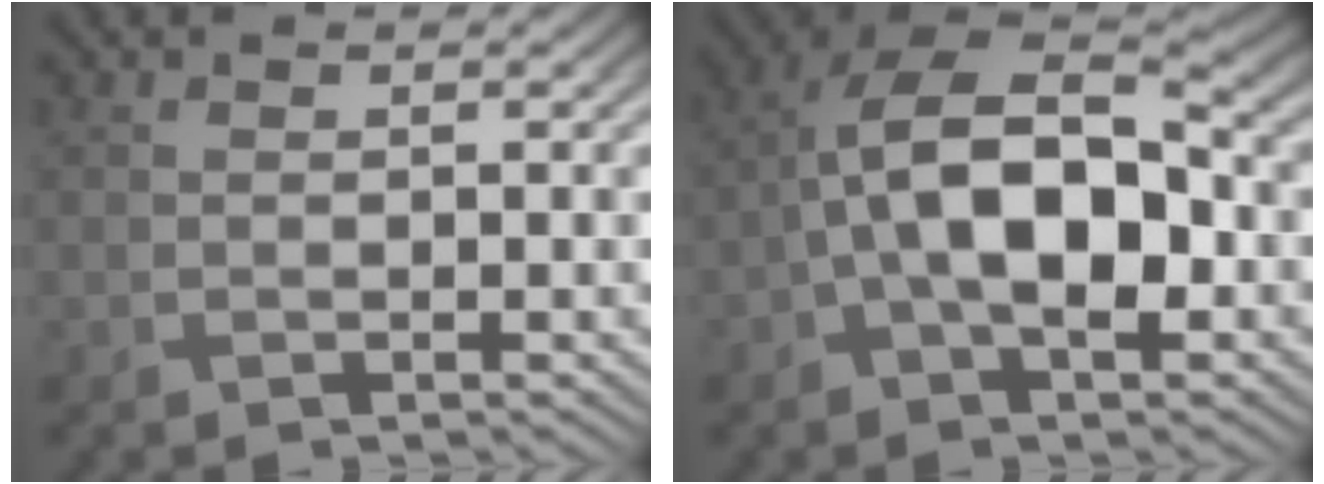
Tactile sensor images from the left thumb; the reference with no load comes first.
{"total": 12.8, "force": [-1.7, 6.6, 10.9], "torque": [-0.204, 0.021, -0.040]}